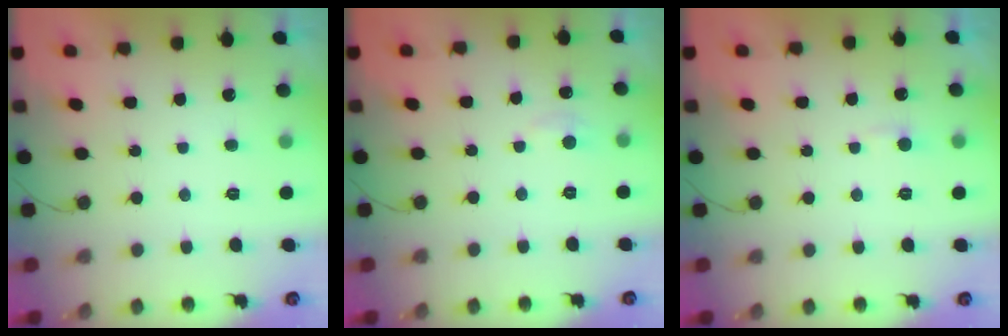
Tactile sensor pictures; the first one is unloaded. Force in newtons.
{"total": 3.8, "press": 3.8, "slide": 0.5}
{"total": 2.7, "press": 2.7, "slide": 0.4}